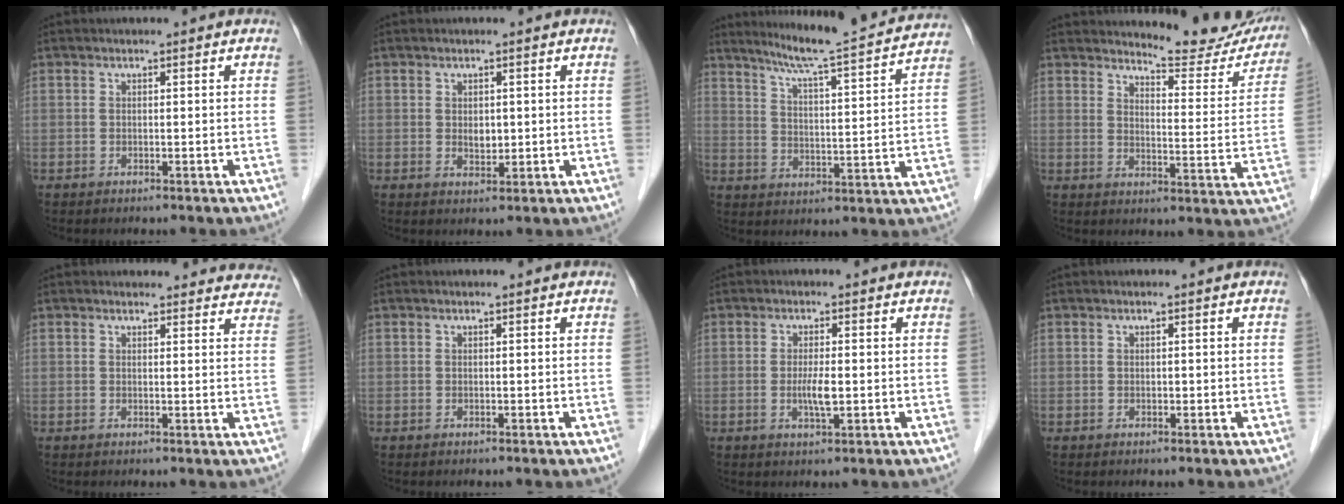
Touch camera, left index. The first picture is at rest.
{"total": 1.9, "force": [0.3, 1.3, 1.4], "torque": [-0.023, -0.002, 0.008]}
{"total": 16.9, "force": [15.4, -0.6, 7.0], "torque": [-0.115, -0.020, 0.207]}
{"total": 14.8, "force": [14.2, 2.5, 3.3], "torque": [-0.026, -0.061, 0.157]}
{"total": 10.4, "force": [9.9, 3.0, 1.1], "torque": [0.030, -0.002, 0.078]}
{"total": 0.0}
{"total": 3.0, "force": [-0.3, 0.5, 2.9], "torque": [-0.059, -0.004, -0.005]}
{"total": 0.0}